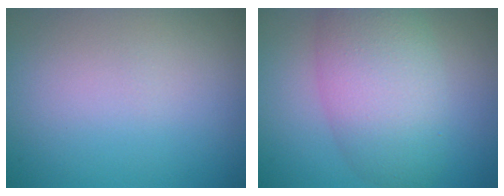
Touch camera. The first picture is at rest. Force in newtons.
{"total": 5.1, "press": 5.0, "slide": 0.5}